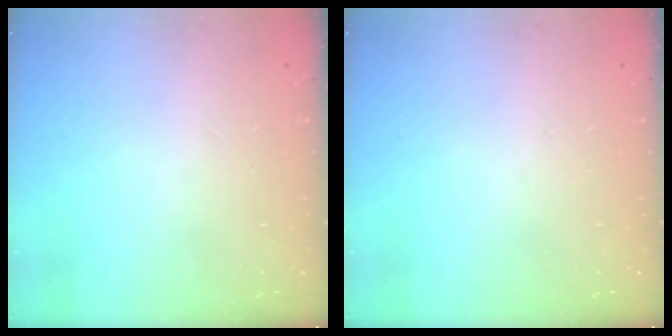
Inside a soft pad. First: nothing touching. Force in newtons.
{"total": 0.0}